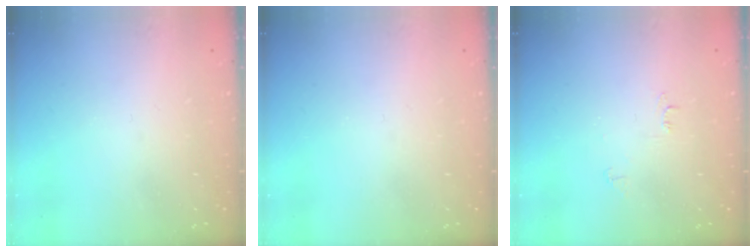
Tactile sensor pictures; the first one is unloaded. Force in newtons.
{"total": 0.0}
{"total": 3.8, "press": 3.8, "slide": 0.5}